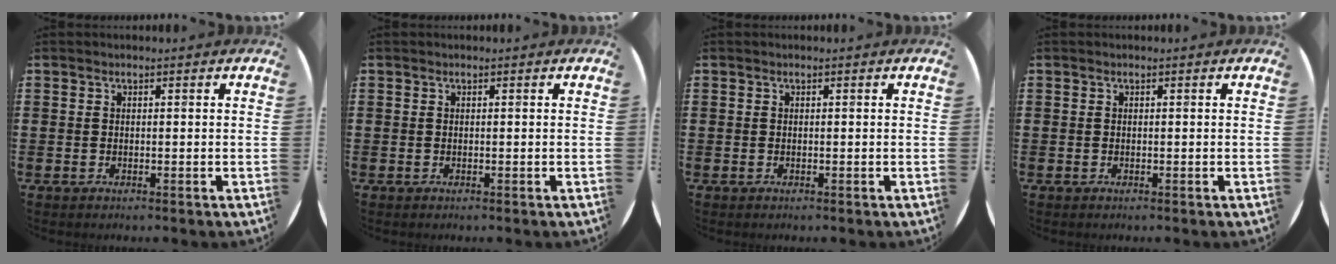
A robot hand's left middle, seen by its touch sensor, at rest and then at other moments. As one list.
[{"total": 0.0}, {"total": 0.0}, {"total": 0.0}]